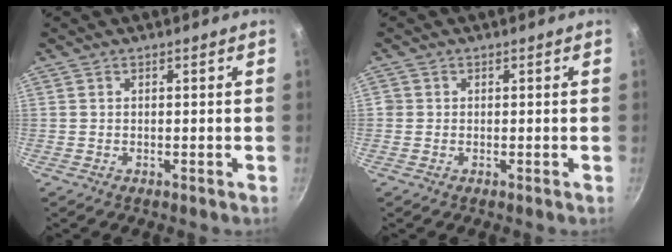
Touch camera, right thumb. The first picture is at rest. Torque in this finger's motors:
{"motor_torque": [0.21, 0.17, 0.27, 0.45, 0.01]}